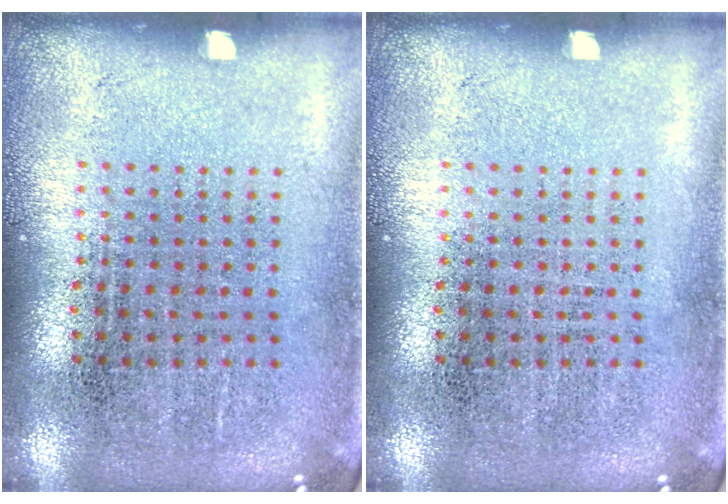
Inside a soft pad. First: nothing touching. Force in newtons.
{"total": 0.0}